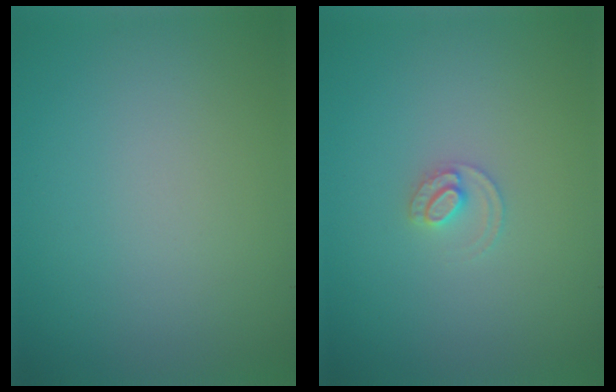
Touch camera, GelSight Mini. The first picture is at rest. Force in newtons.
{"total": 1.5, "press": 1.5, "slide": 0.2}